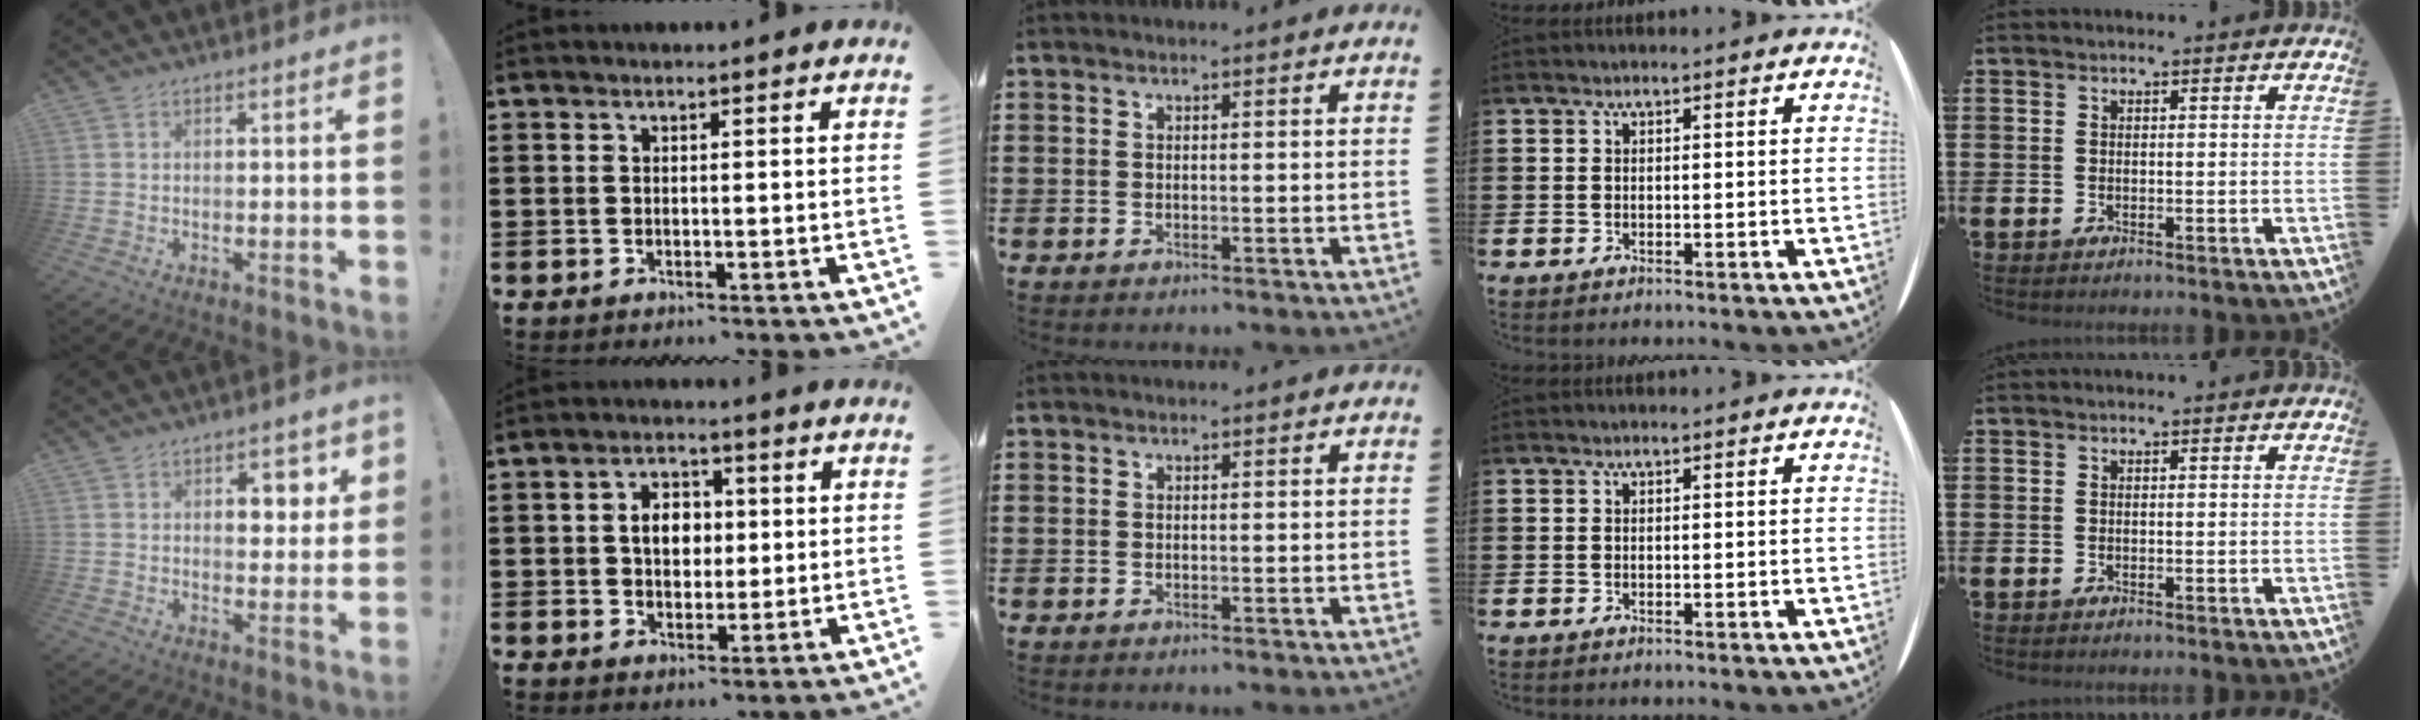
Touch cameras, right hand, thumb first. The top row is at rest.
{"thumb": {"total": 5.4, "force": [2.6, 3.3, 3.4], "torque": [-0.038, -0.012, 0.041]}, "index": {"total": 5.2, "force": [0.4, 3.8, 3.5], "torque": [-0.071, 0.012, 0.000]}}